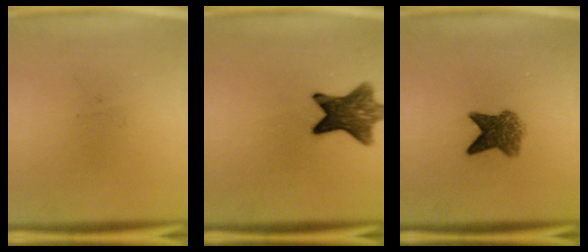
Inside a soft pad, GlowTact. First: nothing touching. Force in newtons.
{"total": 10.0}
{"total": 5.5}